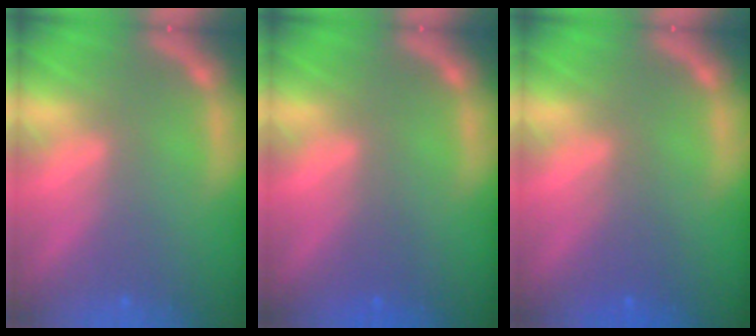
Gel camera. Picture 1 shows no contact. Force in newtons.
{"total": 0.9}
{"total": 2.0}